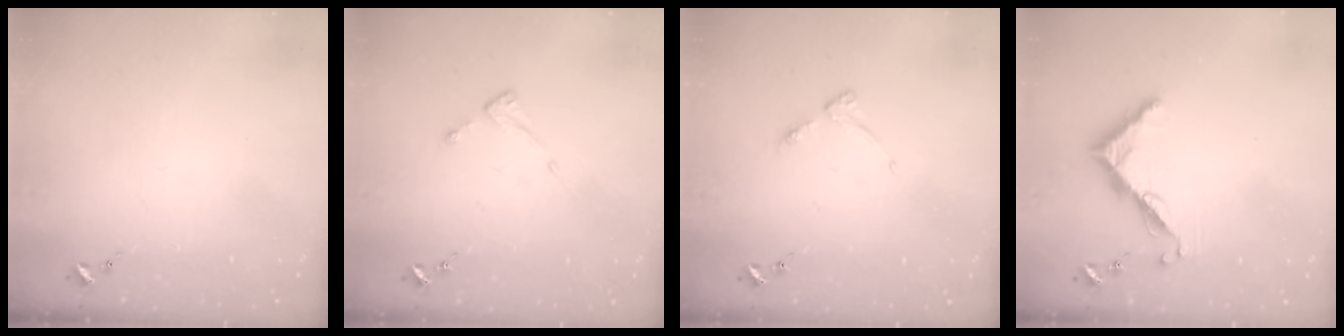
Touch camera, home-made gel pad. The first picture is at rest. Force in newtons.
{"total": 3.8, "press": 3.7, "slide": 0.4}
{"total": 4.0, "press": 3.9, "slide": 0.5}
{"total": 7.7, "press": 7.7, "slide": 0.3}